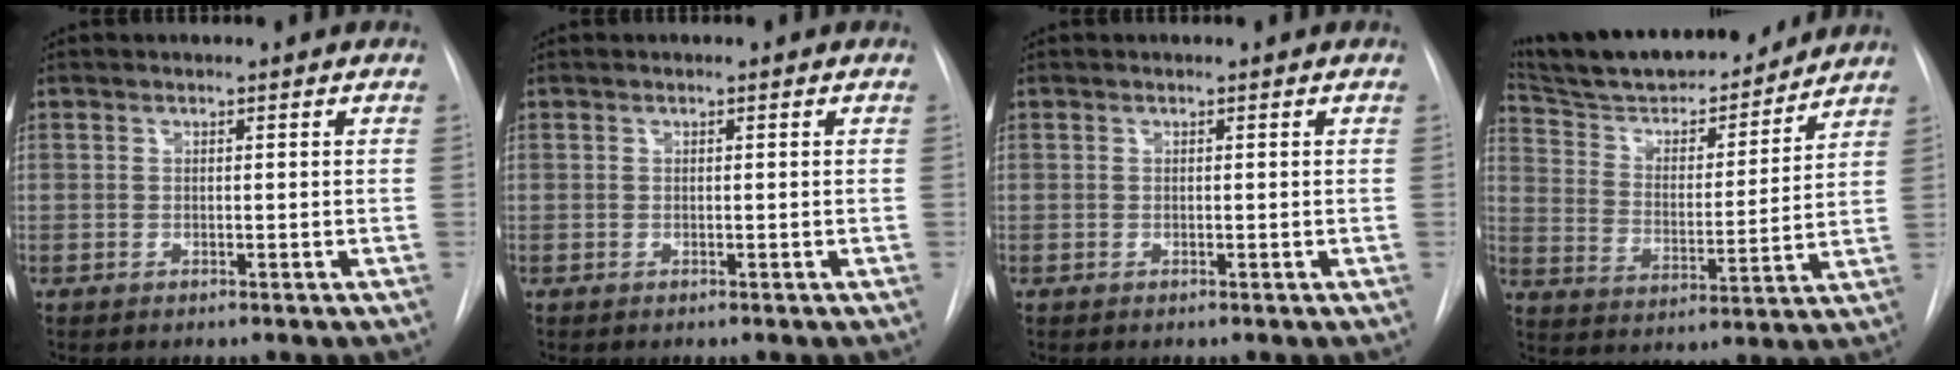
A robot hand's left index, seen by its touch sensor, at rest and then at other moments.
{"total": 0.0}
{"total": 0.0}
{"total": 20.1, "force": [18.3, 3.8, 7.4], "torque": [-0.119, -0.001, 0.285]}